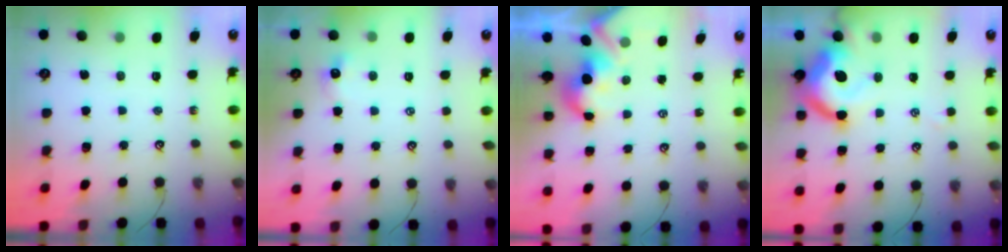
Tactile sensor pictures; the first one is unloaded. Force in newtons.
{"total": 1.2, "press": 1.0, "slide": 0.6}
{"total": 4.6, "press": 4.6, "slide": 0.7}
{"total": 11.0, "press": 10.9, "slide": 1.7}